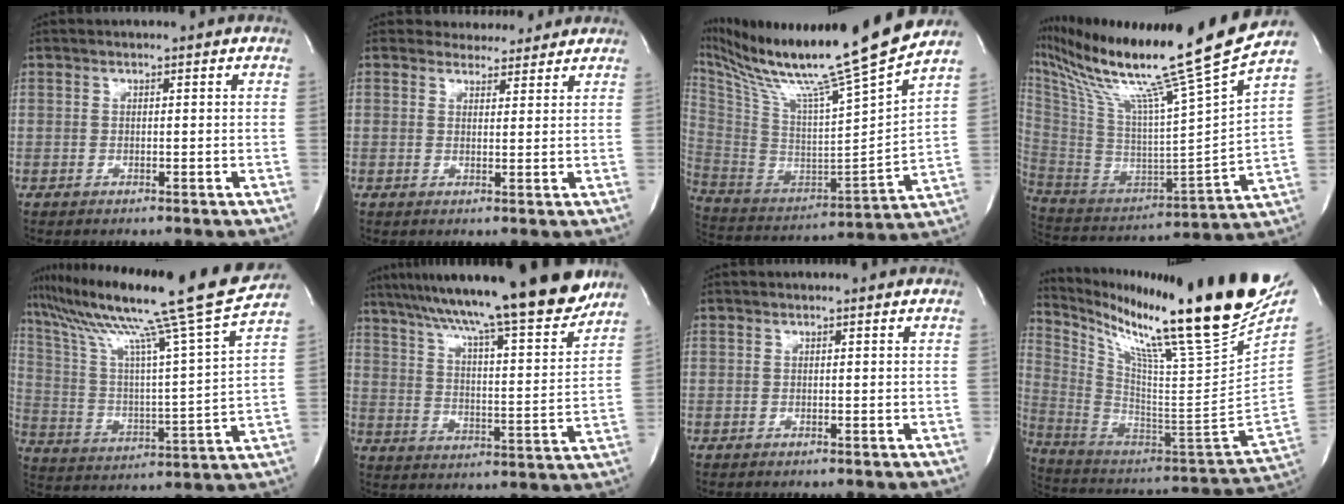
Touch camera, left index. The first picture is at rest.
{"total": 3.7, "force": [3.4, 1.6, -0.1], "torque": [0.005, 0.000, 0.040]}
{"total": 27.1, "force": [21.9, -1.2, 16.0], "torque": [-0.298, -0.049, 0.357]}
{"total": 27.4, "force": [21.3, -2.9, 17.1], "torque": [-0.312, -0.062, 0.350]}
{"total": 23.8, "force": [19.0, -2.6, 14.0], "torque": [-0.242, -0.031, 0.292]}
{"total": 22.9, "force": [18.9, 0.9, 12.9], "torque": [-0.210, -0.008, 0.281]}
{"total": 0.0}
{"total": 28.2, "force": [20.8, -0.6, 19.1], "torque": [-0.325, -0.074, 0.325]}